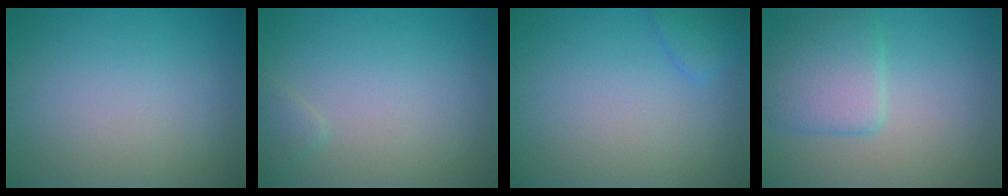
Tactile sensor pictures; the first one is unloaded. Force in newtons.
{"total": 1.0, "press": 1.0, "slide": 0.0}
{"total": 1.9, "press": 1.9, "slide": 0.1}
{"total": 4.6, "press": 4.6, "slide": 0.5}